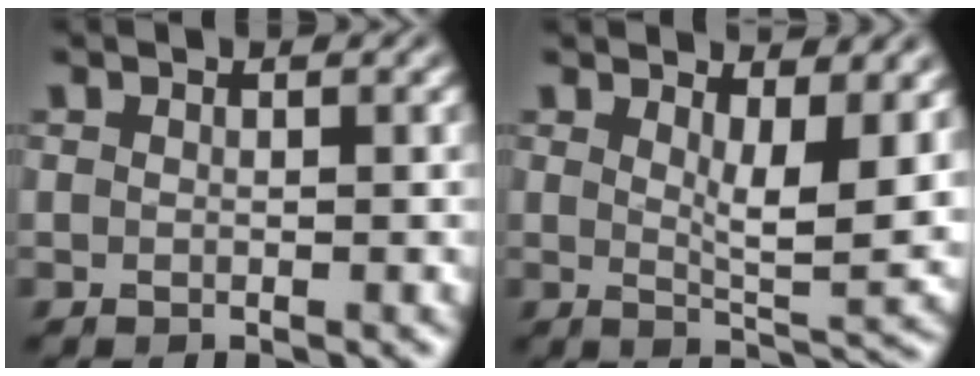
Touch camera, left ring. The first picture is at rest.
{"total": 5.8, "force": [2.3, 1.8, 5.0], "torque": [-0.073, -0.017, 0.042]}